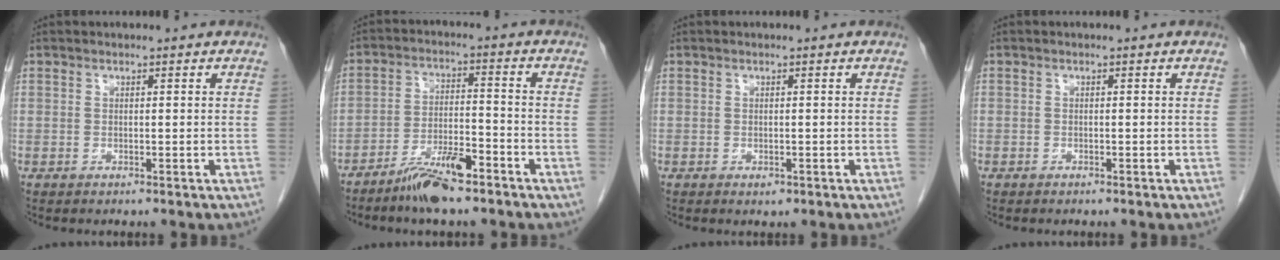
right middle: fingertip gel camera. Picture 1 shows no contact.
{"total": 7.7, "force": [-5.6, 1.6, 5.1], "torque": [-0.095, -0.004, -0.102]}
{"total": 0.7, "force": [-0.3, 0.4, 0.5], "torque": [-0.006, 0.000, -0.001]}
{"total": 0.5, "force": [-0.4, 0.3, 0.0], "torque": [-0.006, 0.002, -0.010]}